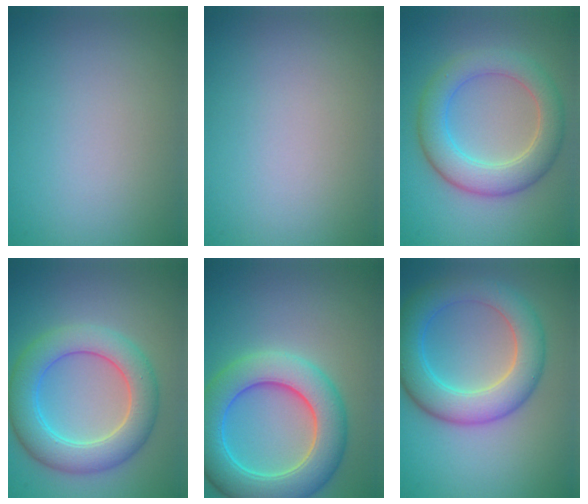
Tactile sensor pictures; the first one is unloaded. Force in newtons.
{"total": 0.0}
{"total": 5.6, "press": 5.6, "slide": 0.3}
{"total": 6.5, "press": 6.5, "slide": 0.1}
{"total": 7.9, "press": 7.9, "slide": 0.3}
{"total": 6.7, "press": 6.7, "slide": 0.1}